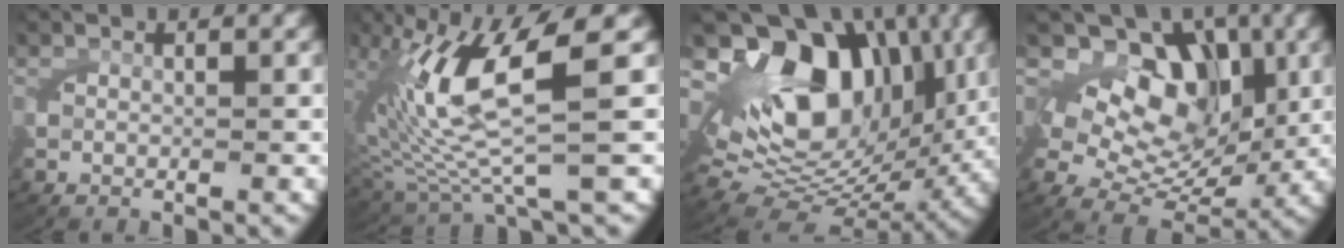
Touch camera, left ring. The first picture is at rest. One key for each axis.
{"total": 11.3, "fx": 1.5, "fy": 5.8, "fz": 9.6, "tx": -0.202, "ty": -0.010, "tz": 0.035}
{"total": 19.0, "fx": 3.5, "fy": 13.6, "fz": 12.8, "tx": -0.227, "ty": -0.004, "tz": 0.059}
{"total": 12.0, "fx": 2.5, "fy": 9.0, "fz": 7.6, "tx": -0.134, "ty": -0.022, "tz": 0.041}